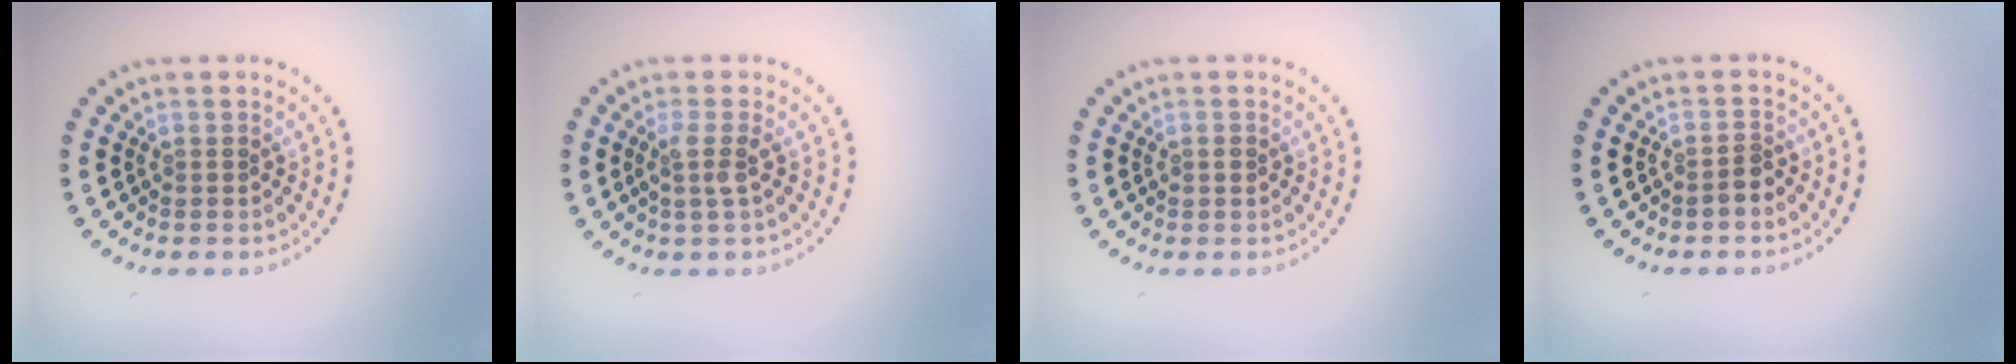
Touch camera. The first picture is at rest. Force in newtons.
{"total": 1.9, "press": 1.4, "slide": 1.2}
{"total": 0.9, "press": 0.8, "slide": 0.2}
{"total": 1.5, "press": 1.2, "slide": 0.9}